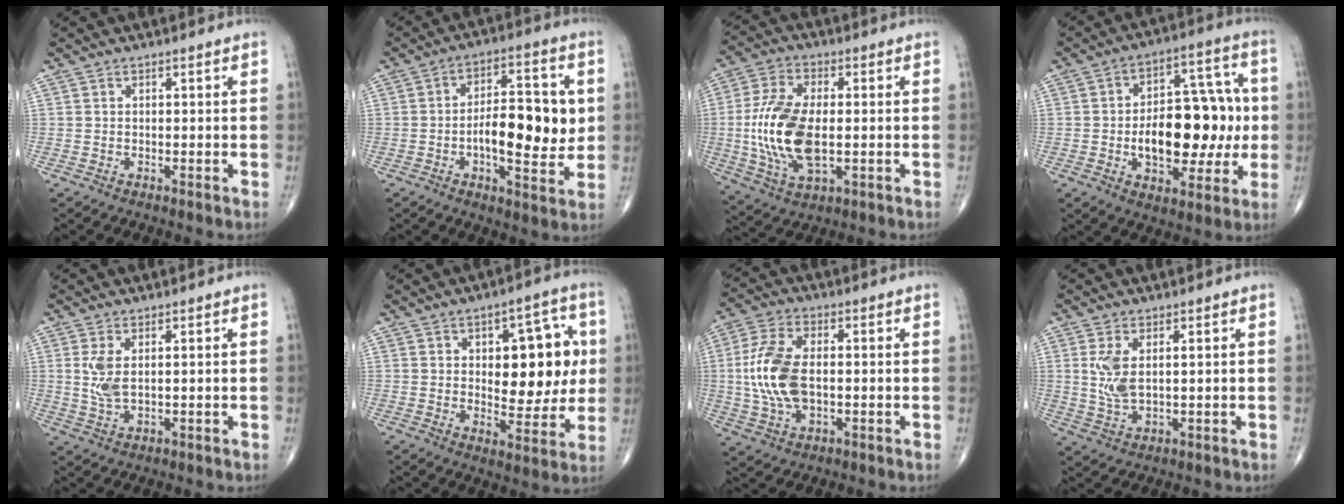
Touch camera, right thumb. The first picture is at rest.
{"total": 14.5, "force": [-0.3, 6.1, 13.1], "torque": [-0.174, 0.008, -0.007]}
{"total": 15.6, "force": [-1.0, 7.9, 13.4], "torque": [-0.278, -0.002, -0.017]}
{"total": 19.8, "force": [-1.5, 10.9, 16.4], "torque": [-0.201, 0.033, -0.016]}
{"total": 4.3, "force": [1.0, 1.9, 3.8], "torque": [-0.087, -0.009, 0.026]}
{"total": 15.3, "force": [2.5, 7.8, 12.9], "torque": [-0.118, -0.003, 0.039]}
{"total": 12.3, "force": [-0.1, 6.6, 10.4], "torque": [-0.221, 0.007, -0.003]}
{"total": 5.4, "force": [1.3, 2.4, 4.7], "torque": [-0.104, -0.010, 0.033]}